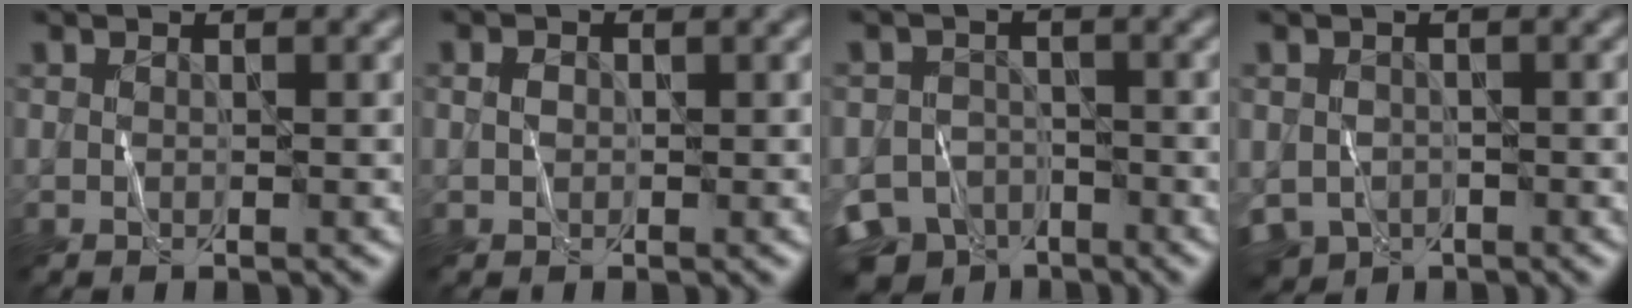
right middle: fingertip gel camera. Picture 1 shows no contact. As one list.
[{"total": 1.2, "force": [0.1, 1.1, 0.6], "torque": [-0.011, 0.002, 0.000]}, {"total": 7.5, "force": [-5.5, 4.6, 2.2], "torque": [-0.031, -0.018, -0.096]}, {"total": 3.7, "force": [-1.9, 2.6, 1.7], "torque": [-0.032, -0.013, -0.036]}]